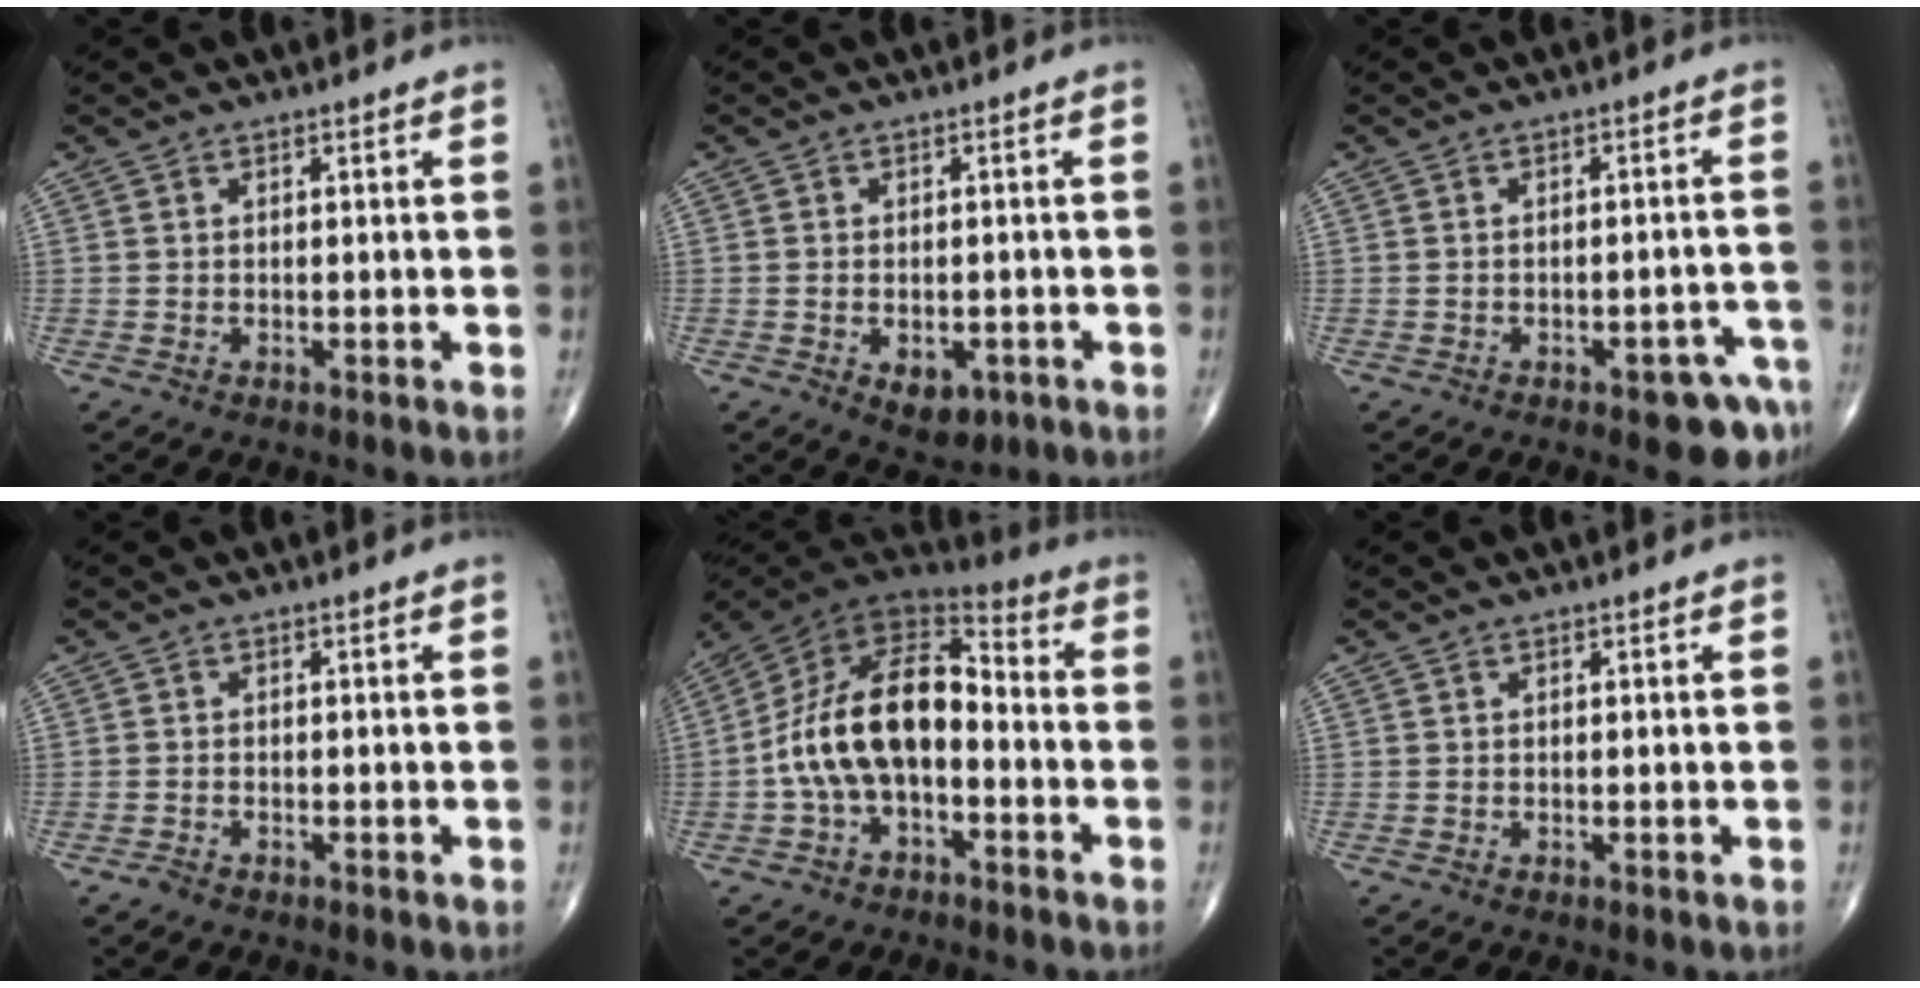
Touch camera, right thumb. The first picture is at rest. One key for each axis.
{"total": 5.5, "fx": -2.0, "fy": 3.5, "fz": 3.8, "tx": -0.043, "ty": 0.006, "tz": -0.015}
{"total": 6.7, "fx": -3.9, "fy": 2.7, "fz": 4.8, "tx": -0.043, "ty": 0.027, "tz": -0.042}
{"total": 1.0, "fx": -0.8, "fy": 0.5, "fz": 0.4, "tx": -0.012, "ty": 0.001, "tz": -0.017}
{"total": 17.4, "fx": -2.8, "fy": 9.8, "fz": 14.1, "tx": -0.242, "ty": 0.054, "tz": -0.056}
{"total": 0.0}